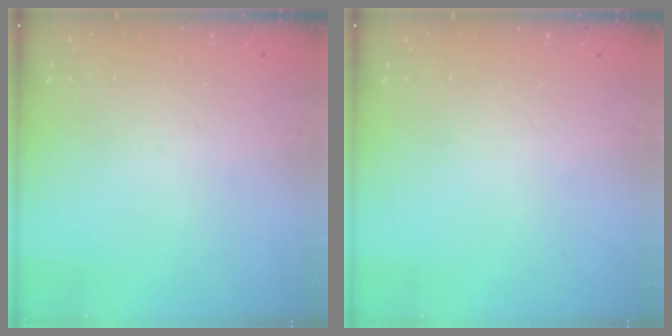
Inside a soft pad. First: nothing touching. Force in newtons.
{"total": 0.0}